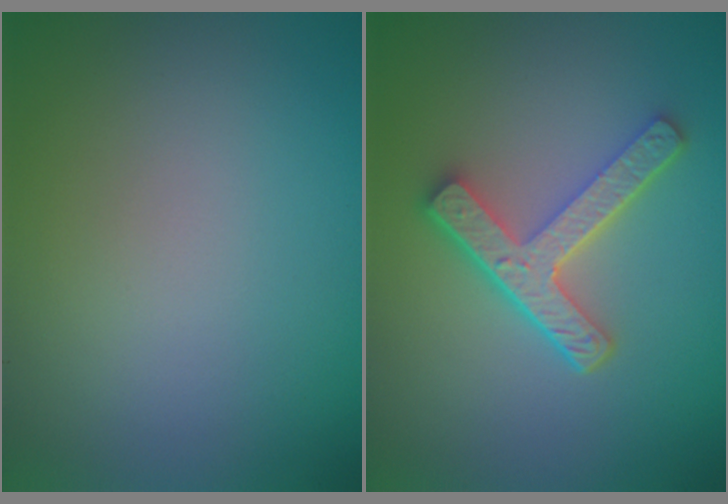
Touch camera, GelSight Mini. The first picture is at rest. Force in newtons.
{"total": 5.0, "press": 3.7, "slide": 3.4}